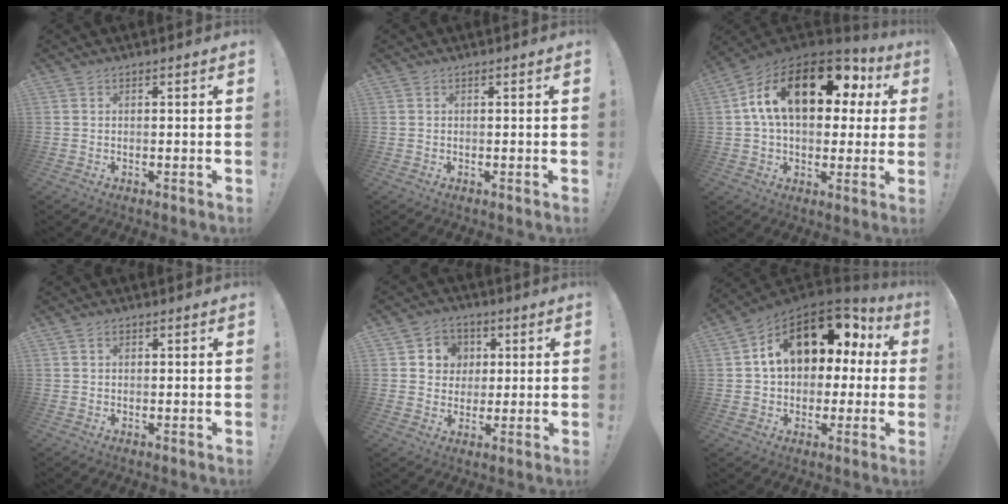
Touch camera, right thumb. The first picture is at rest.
{"total": 0.0}
{"total": 21.2, "force": [7.1, 11.2, 16.6], "torque": [-0.269, -0.016, 0.120]}
{"total": 0.9, "force": [0.4, 0.8, 0.4], "torque": [0.001, 0.001, 0.005]}
{"total": 7.4, "force": [1.2, 7.1, 1.5], "torque": [-0.017, -0.005, 0.026]}
{"total": 17.9, "force": [7.3, 11.0, 12.2], "torque": [-0.183, -0.027, 0.127]}